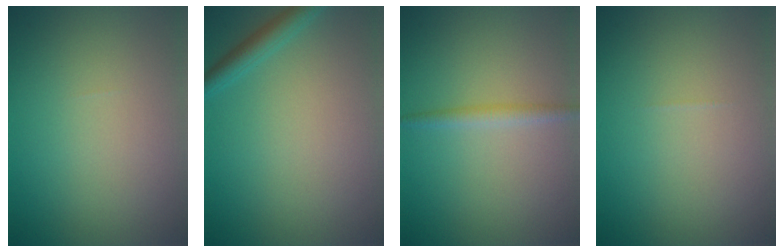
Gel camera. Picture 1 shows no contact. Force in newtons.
{"total": 2.1, "press": 2.1, "slide": 0.1}
{"total": 1.5, "press": 1.5, "slide": 0.1}
{"total": 0.0}